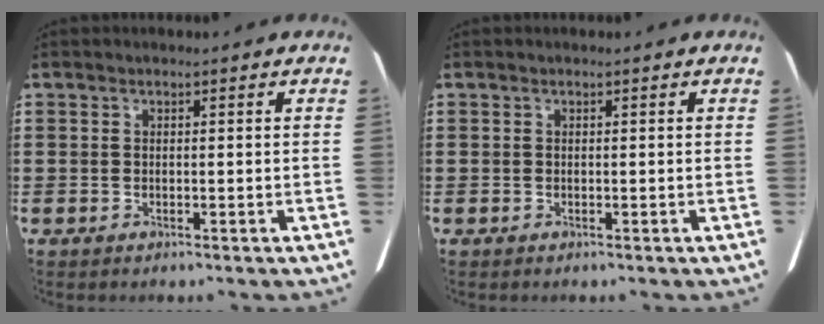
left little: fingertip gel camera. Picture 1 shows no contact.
{"total": 0.0}